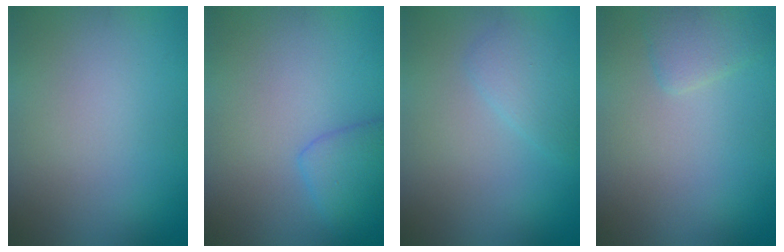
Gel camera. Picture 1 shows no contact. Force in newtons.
{"total": 2.8, "press": 2.8, "slide": 0.2}
{"total": 1.8, "press": 1.8, "slide": 0.1}
{"total": 1.9, "press": 1.9, "slide": 0.2}